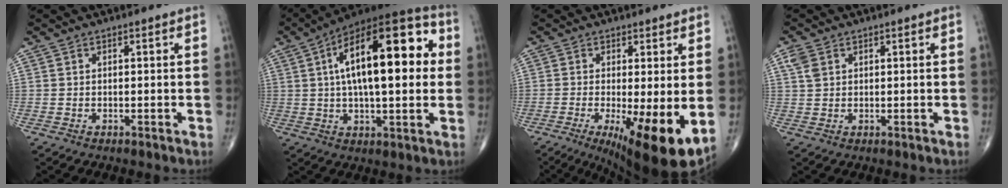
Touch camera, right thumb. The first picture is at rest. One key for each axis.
{"total": 24.1, "fx": 4.5, "fy": 9.5, "fz": 21.6, "tx": -0.329, "ty": 0.021, "tz": 0.059}
{"total": 12.8, "fx": -2.9, "fy": 2.9, "fz": 12.1, "tx": -0.180, "ty": -0.026, "tz": -0.036}
{"total": 2.8, "fx": 1.3, "fy": 2.0, "fz": 1.5, "tx": -0.030, "ty": 0.004, "tz": 0.030}